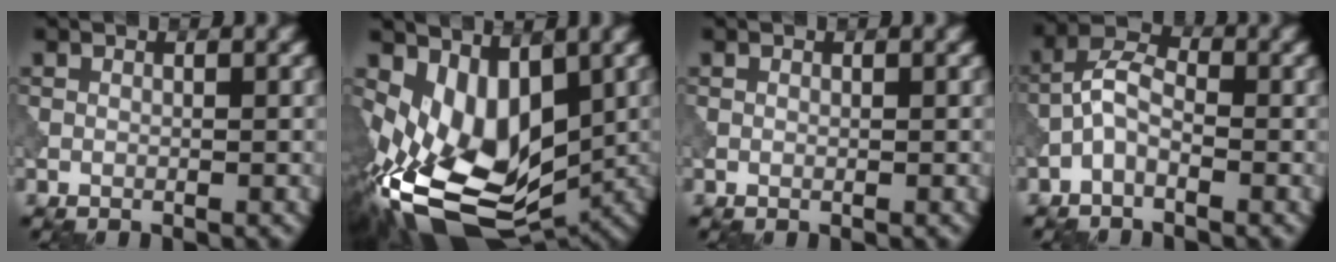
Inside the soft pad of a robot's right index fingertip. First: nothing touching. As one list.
[{"total": 11.5, "force": [-1.1, 7.3, 8.9], "torque": [-0.169, -0.034, -0.009]}, {"total": 0.0}, {"total": 3.0, "force": [-1.4, 1.5, 2.3], "torque": [-0.043, 0.015, -0.038]}]